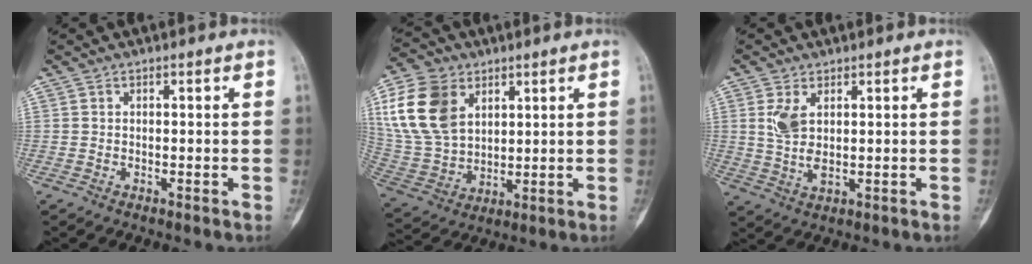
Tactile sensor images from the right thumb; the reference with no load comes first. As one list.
[{"total": 16.4, "force": [6.2, 11.4, 9.9], "torque": [-0.187, -0.012, 0.131]}, {"total": 5.2, "force": [1.6, 2.5, 4.2], "torque": [-0.089, -0.011, 0.040]}]